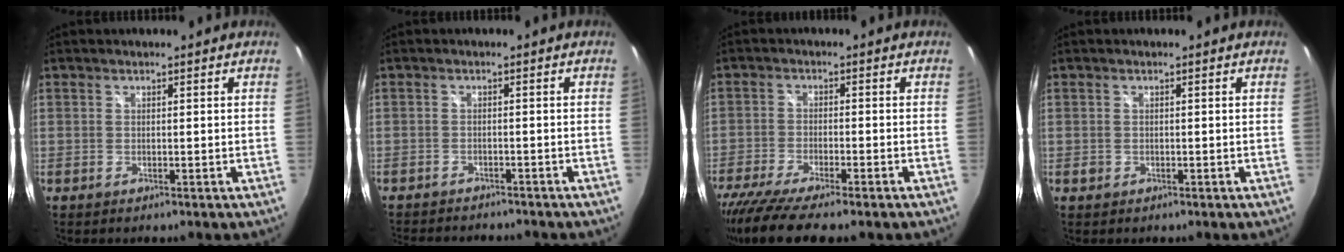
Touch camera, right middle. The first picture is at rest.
{"total": 7.5, "force": [-6.8, 1.9, 2.3], "torque": [-0.057, -0.011, -0.101]}
{"total": 11.3, "force": [-9.1, 1.3, 6.6], "torque": [-0.145, -0.044, -0.155]}
{"total": 0.9, "force": [-0.4, 0.8, 0.3], "torque": [-0.004, -0.002, -0.006]}